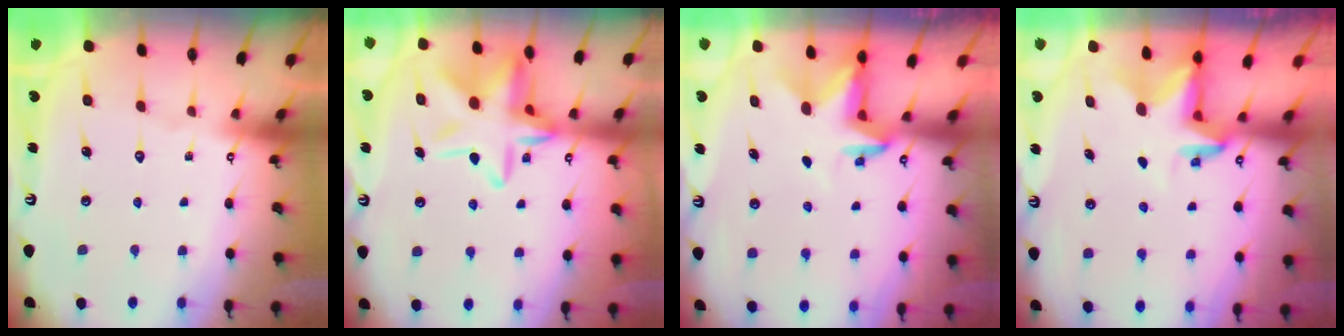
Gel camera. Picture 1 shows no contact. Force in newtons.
{"total": 14.7, "press": 14.7, "slide": 1.2}
{"total": 2.9, "press": 2.9, "slide": 0.1}
{"total": 2.8, "press": 2.8, "slide": 0.2}